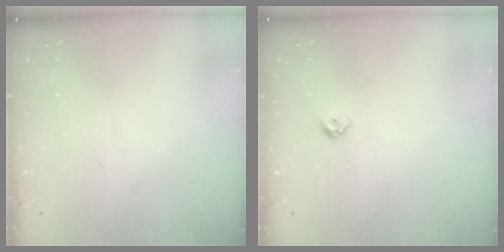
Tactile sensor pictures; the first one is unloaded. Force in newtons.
{"total": 5.0, "press": 4.9, "slide": 0.8}